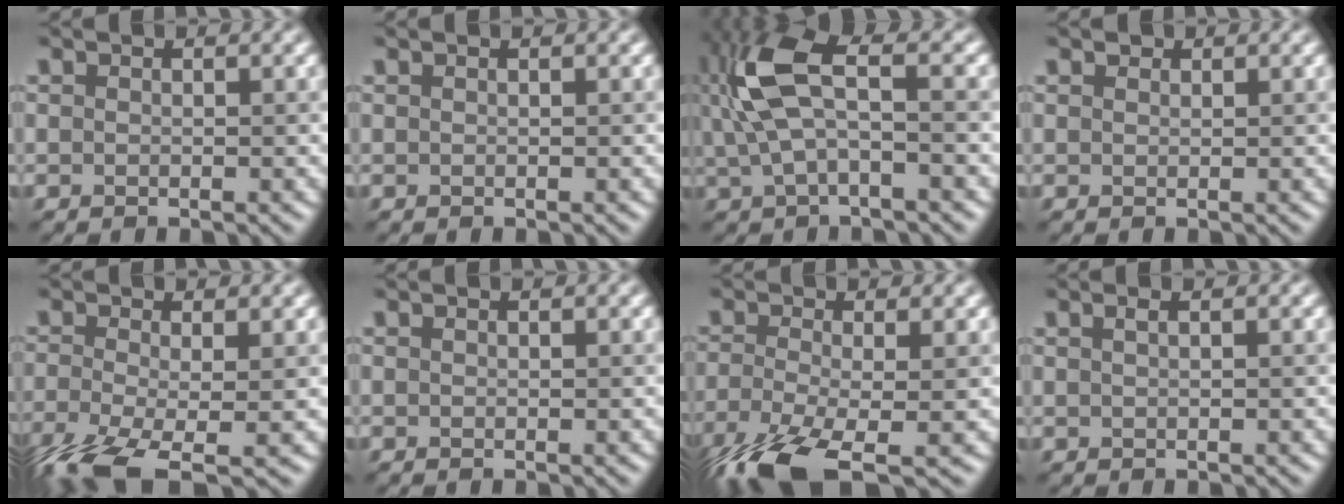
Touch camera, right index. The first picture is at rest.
{"total": 0.0}
{"total": 6.4, "force": [1.4, 2.4, 5.8], "torque": [-0.134, 0.013, 0.025]}
{"total": 0.6, "force": [0.5, 0.2, -0.3], "torque": [0.007, 0.007, 0.017]}
{"total": 7.7, "force": [-4.2, 2.5, 6.0], "torque": [-0.127, -0.017, -0.074]}
{"total": 0.0}
{"total": 8.8, "force": [-5.3, 2.6, 6.5], "torque": [-0.138, -0.019, -0.094]}
{"total": 0.9, "force": [0.3, 0.3, 0.8], "torque": [-0.008, 0.010, 0.003]}